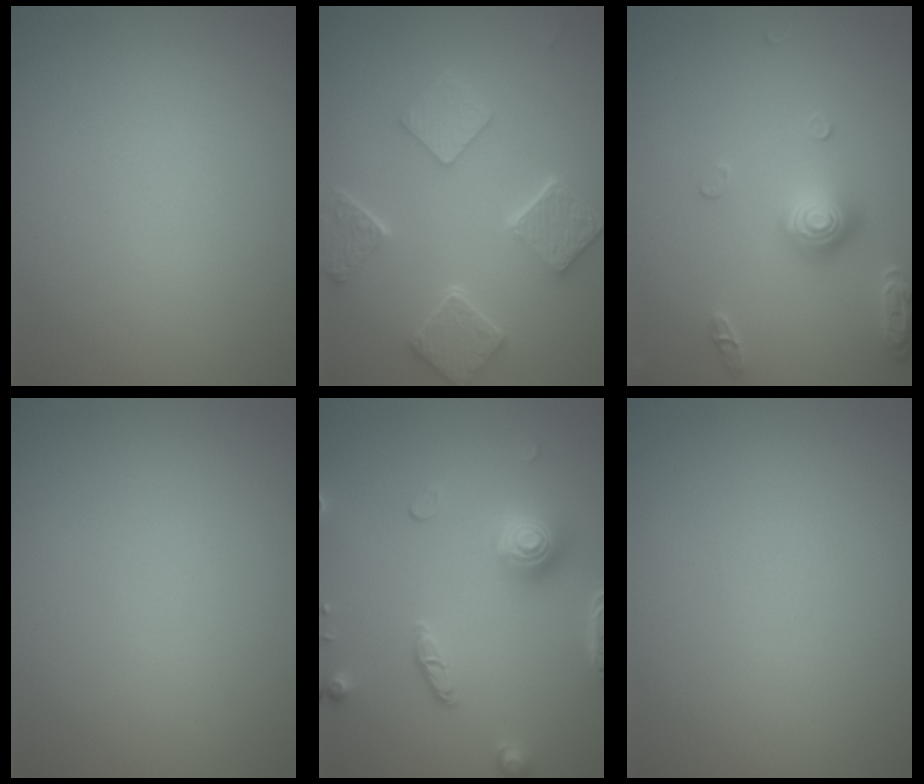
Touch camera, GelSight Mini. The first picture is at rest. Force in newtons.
{"total": 5.5, "press": 4.4, "slide": 3.2}
{"total": 3.0, "press": 2.9, "slide": 0.7}
{"total": 0.0}
{"total": 4.0, "press": 3.5, "slide": 2.1}
{"total": 0.0}